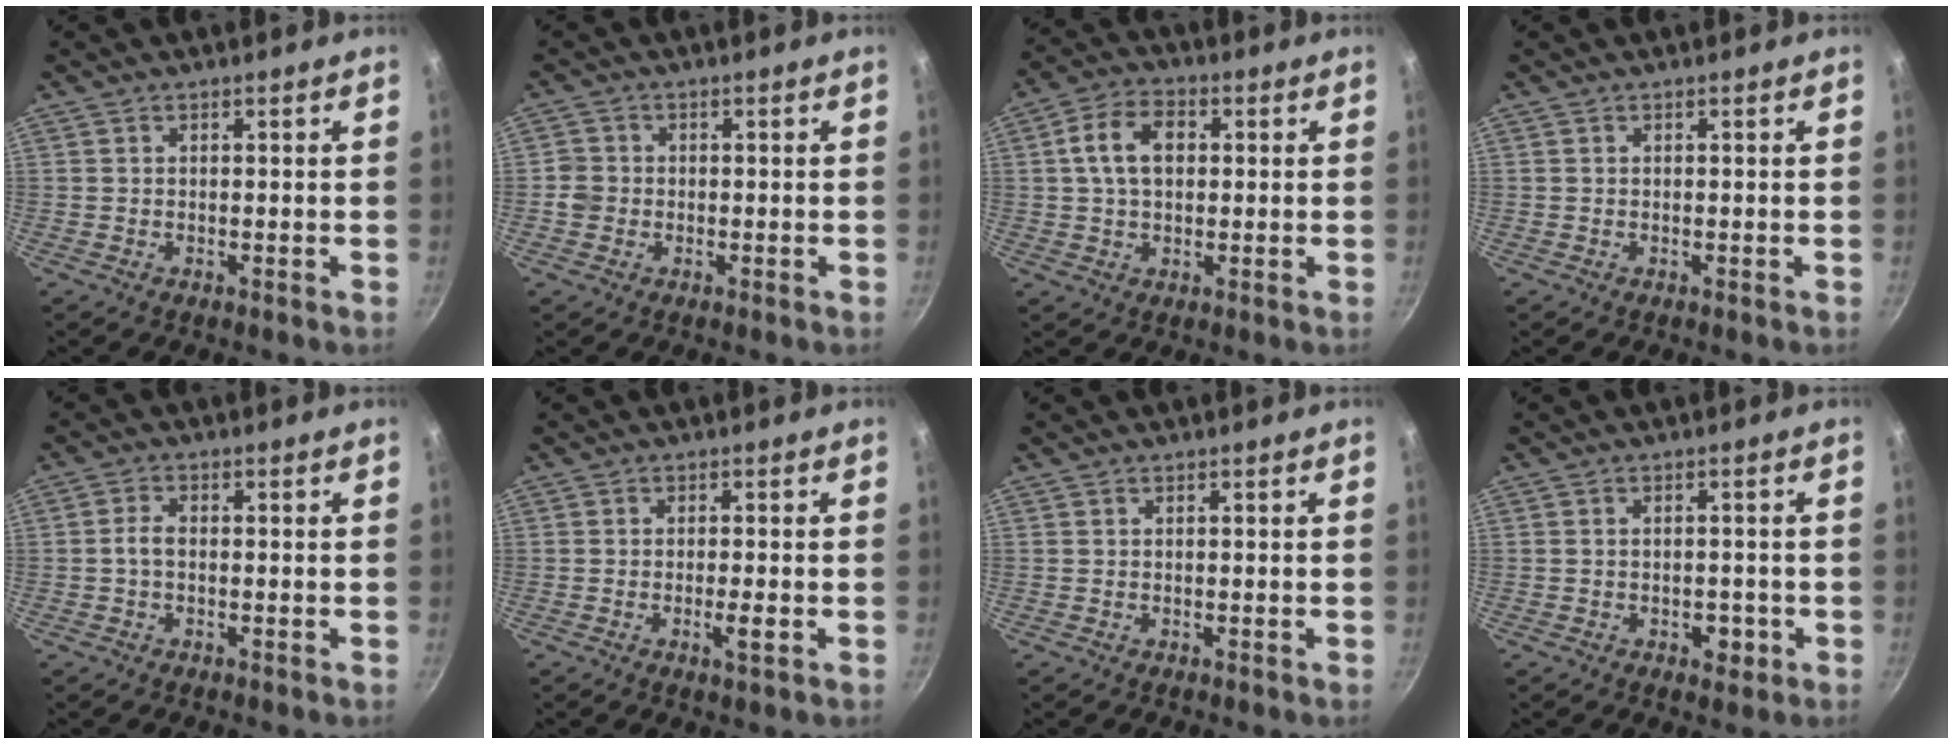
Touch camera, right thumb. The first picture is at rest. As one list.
[{"total": 3.0, "force": [-0.6, 2.8, 0.9], "torque": [-0.004, 0.012, -0.014]}, {"total": 9.2, "force": [1.4, 6.3, 6.5], "torque": [-0.100, 0.017, 0.018]}, {"total": 0.0}, {"total": 2.6, "force": [-0.4, 1.6, 2.0], "torque": [-0.041, 0.012, -0.011]}, {"total": 2.8, "force": [-0.9, 0.4, 2.6], "torque": [-0.050, 0.002, -0.017]}, {"total": 0.0}, {"total": 3.4, "force": [-1.2, 2.1, 2.3], "torque": [-0.023, 0.007, -0.014]}]